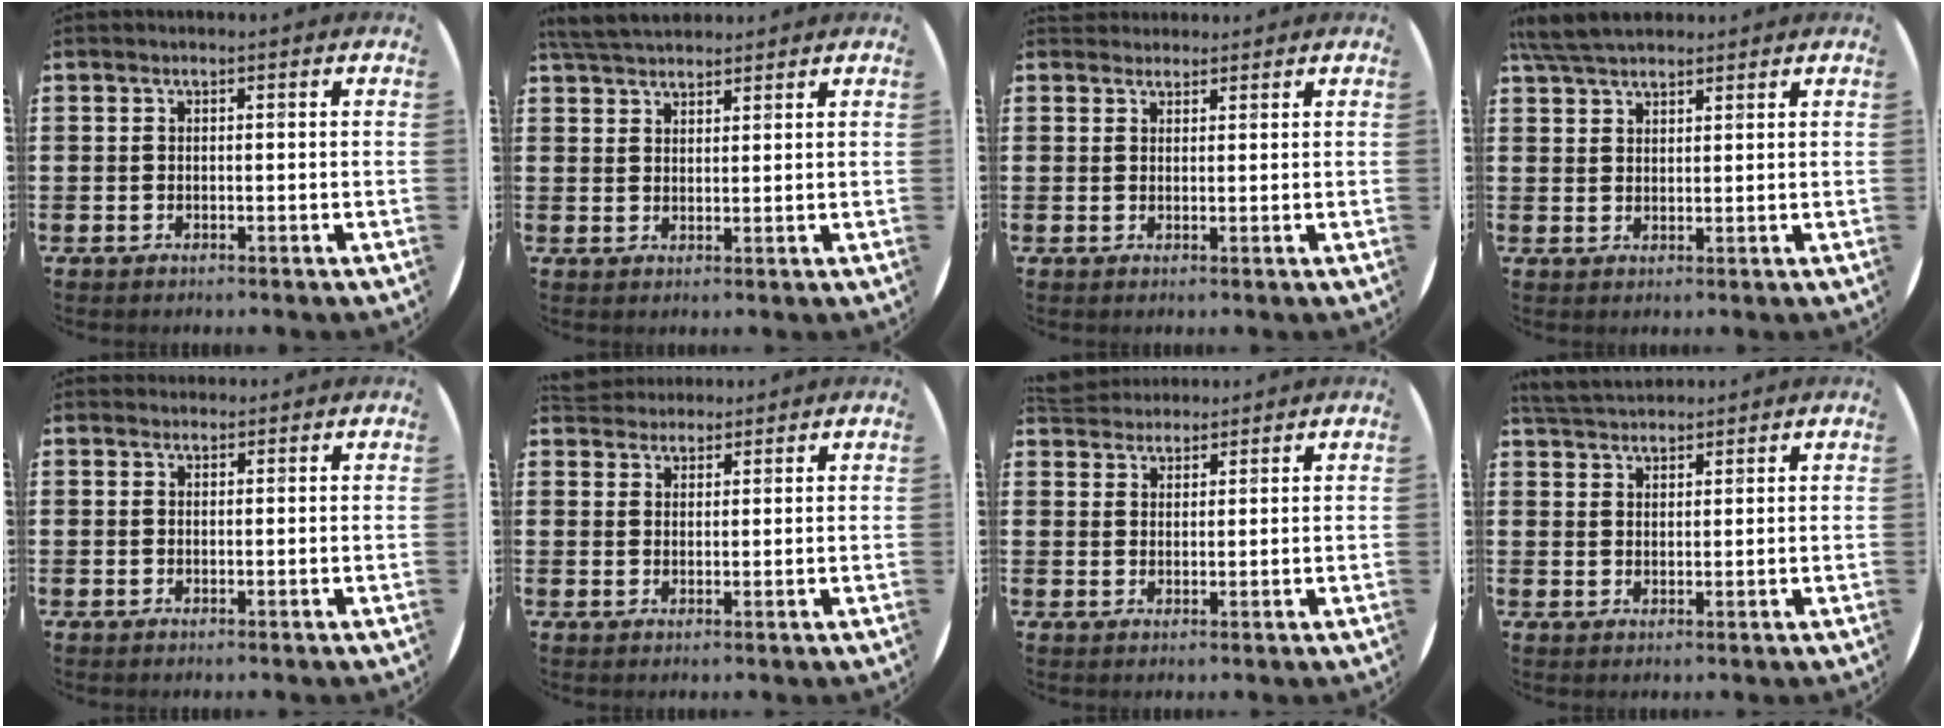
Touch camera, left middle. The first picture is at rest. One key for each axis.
{"total": 4.3, "fx": 4.1, "fy": 1.0, "fz": 1.0, "tx": -0.028, "ty": -0.006, "tz": 0.078}
{"total": 1.6, "fx": 1.4, "fy": 0.5, "fz": -0.2, "tx": 0.010, "ty": 0.000, "tz": 0.027}
{"total": 5.2, "fx": 4.6, "fy": 1.4, "fz": 1.8, "tx": -0.046, "ty": -0.003, "tz": 0.088}
{"total": 0.8, "fx": 0.7, "fy": 0.3, "fz": -0.1, "tx": 0.010, "ty": 0.000, "tz": 0.012}
{"total": 2.9, "fx": 2.7, "fy": 0.9, "fz": -0.2, "tx": -0.002, "ty": 0.000, "tz": 0.052}
{"total": 3.7, "fx": 3.5, "fy": 1.0, "fz": 0.0, "tx": -0.008, "ty": -0.004, "tz": 0.068}
{"total": 3.8, "fx": 3.7, "fy": 0.8, "fz": 0.5, "tx": -0.017, "ty": -0.006, "tz": 0.071}